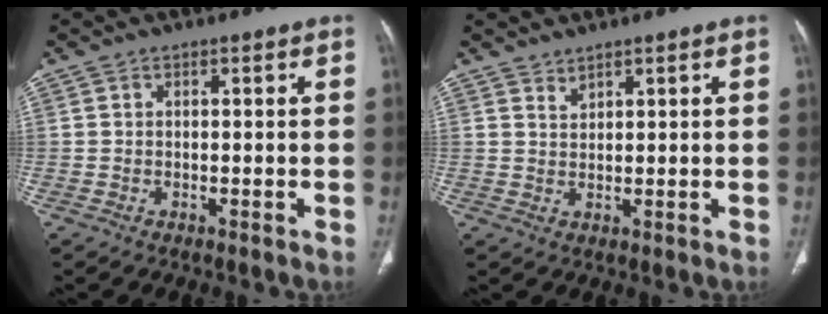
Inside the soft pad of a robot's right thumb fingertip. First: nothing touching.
{"total": 1.5, "force": [1.5, 0.4, 0.3], "torque": [0.003, -0.011, 0.028]}